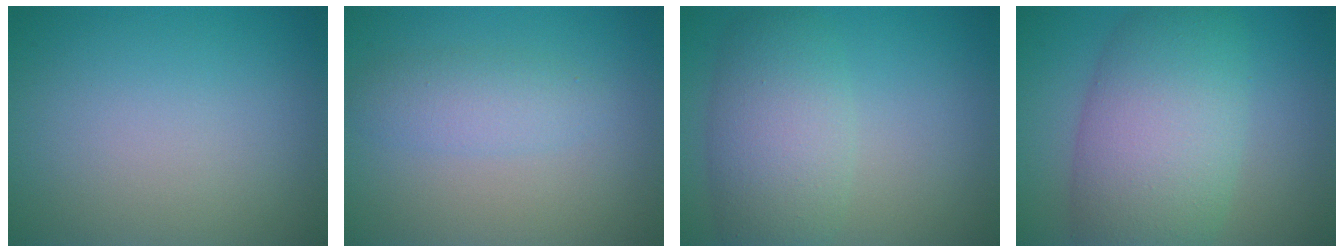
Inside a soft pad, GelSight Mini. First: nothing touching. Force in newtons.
{"total": 2.4, "press": 2.4, "slide": 0.0}
{"total": 5.5, "press": 5.5, "slide": 0.4}
{"total": 9.5, "press": 9.5, "slide": 0.3}